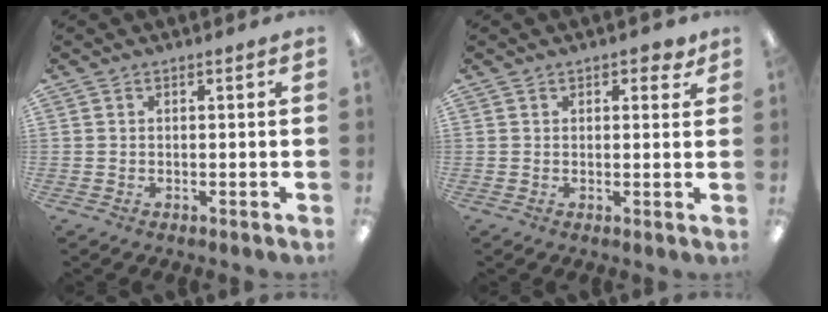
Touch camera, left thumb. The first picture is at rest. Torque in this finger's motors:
{"motor_torque": [0.00, 0.05, -0.36, 0.25, -0.06]}